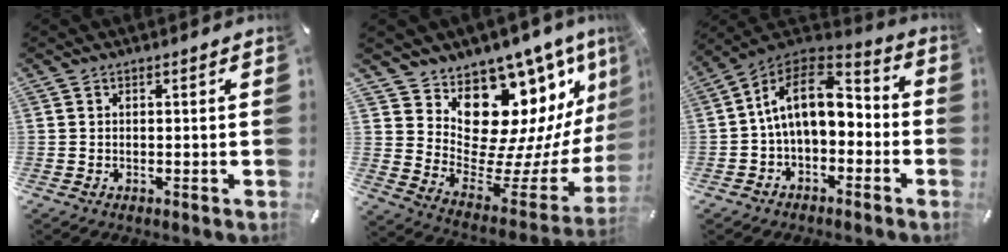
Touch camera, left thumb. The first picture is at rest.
{"total": 17.5, "force": [10.1, 10.7, 9.6], "torque": [-0.124, -0.113, 0.196]}
{"total": 13.8, "force": [1.6, 8.9, 10.5], "torque": [-0.211, 0.003, 0.028]}